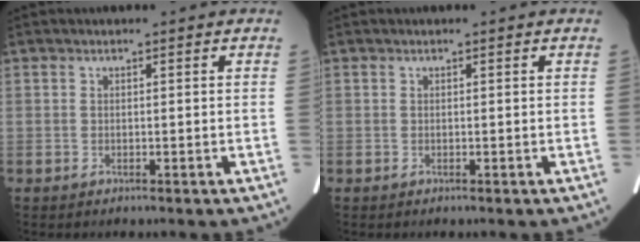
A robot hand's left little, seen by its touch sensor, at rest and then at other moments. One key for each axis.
{"total": 0.0}